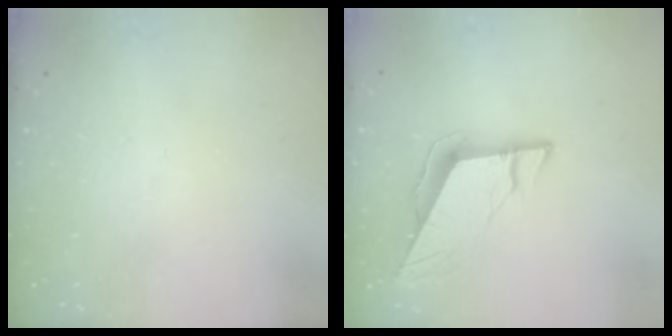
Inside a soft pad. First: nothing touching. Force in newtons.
{"total": 9.1, "press": 9.1, "slide": 0.3}